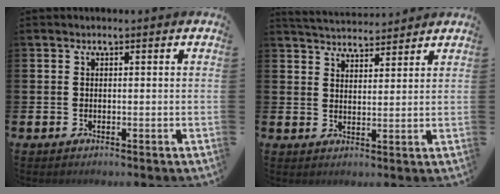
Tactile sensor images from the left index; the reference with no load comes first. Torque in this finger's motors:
{"motor_torque": [1.05, -1.08, 0.01, 0.03]}